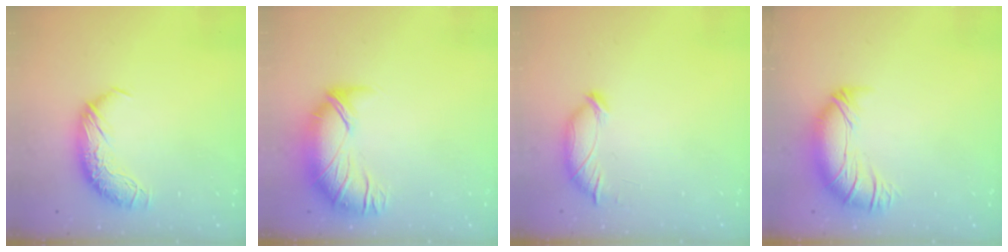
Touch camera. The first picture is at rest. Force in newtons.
{"total": 2.6, "press": 1.1, "slide": 2.3}
{"total": 6.7, "press": 6.7, "slide": 0.2}
{"total": 3.3, "press": 2.0, "slide": 2.6}